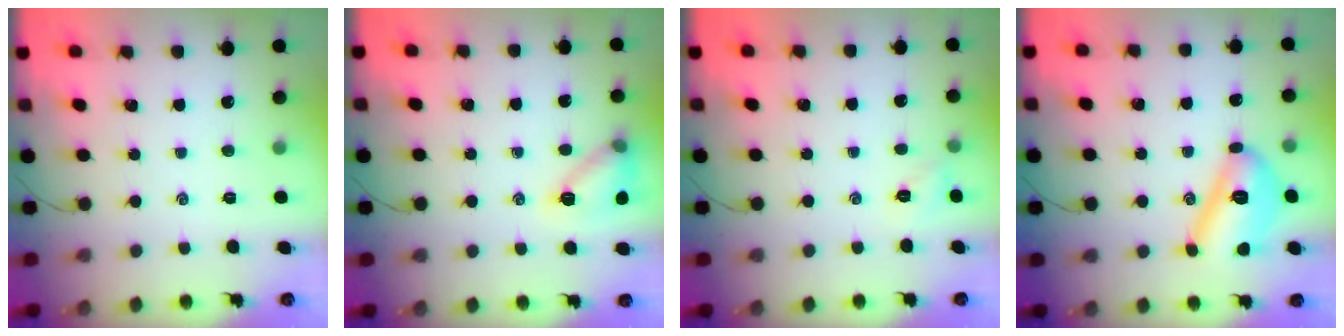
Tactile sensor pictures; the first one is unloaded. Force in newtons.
{"total": 11.6, "press": 11.6, "slide": 0.3}
{"total": 2.9, "press": 2.8, "slide": 0.5}
{"total": 13.0, "press": 12.9, "slide": 1.6}